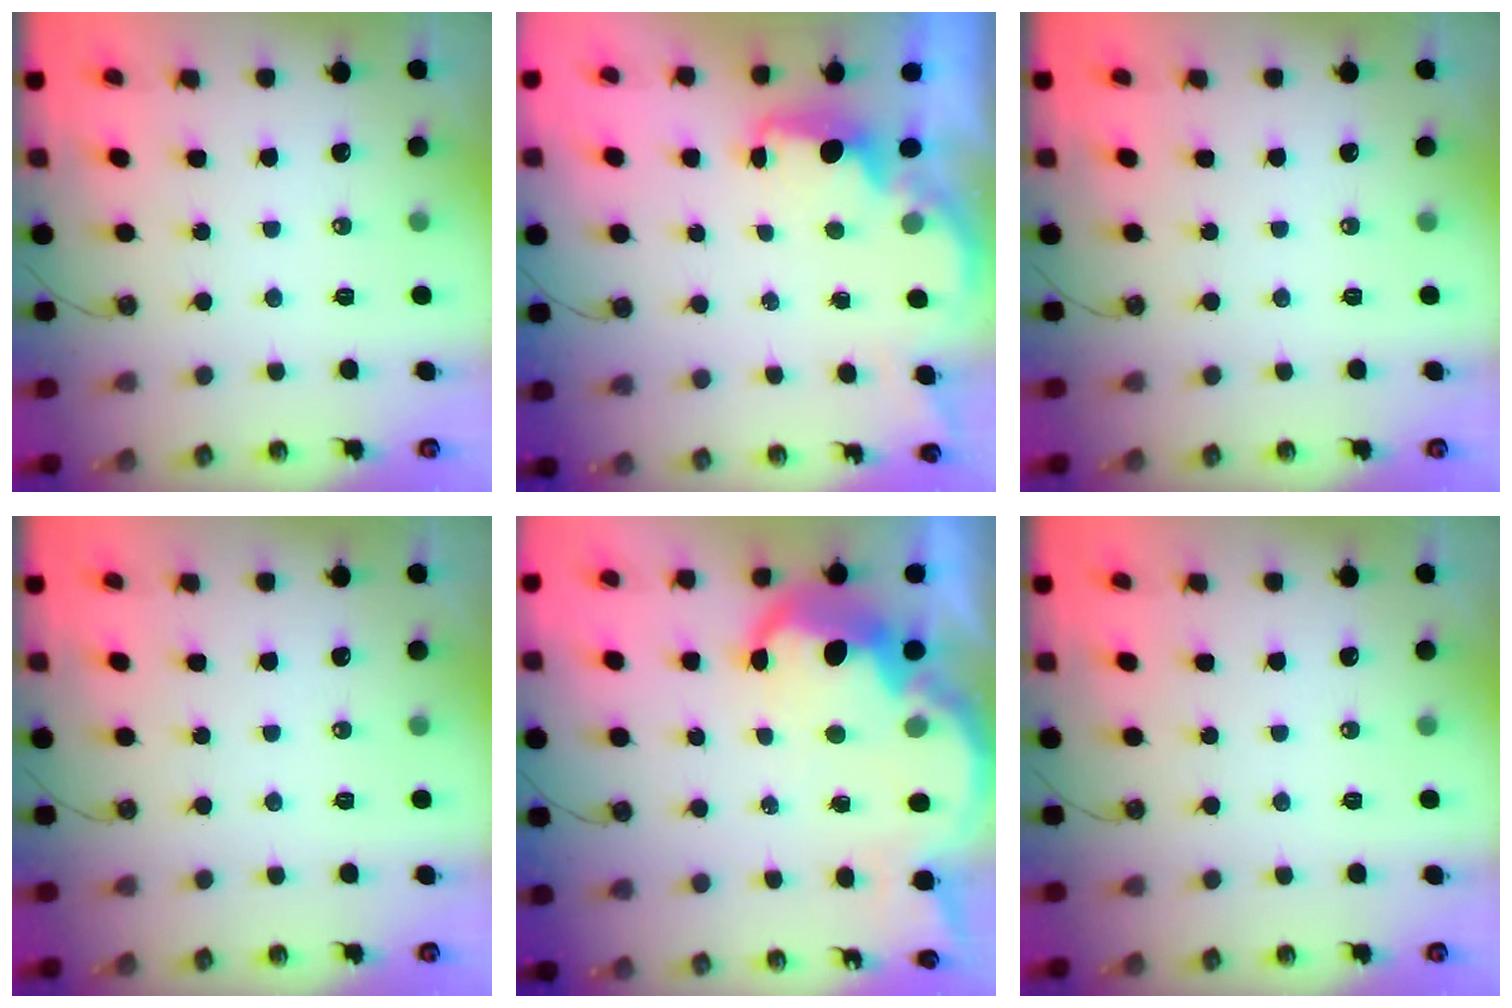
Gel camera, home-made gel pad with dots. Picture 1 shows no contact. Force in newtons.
{"total": 1.9, "press": 1.8, "slide": 0.7}
{"total": 0.0}
{"total": 0.0}
{"total": 13.1, "press": 13.1, "slide": 0.6}
{"total": 0.0}